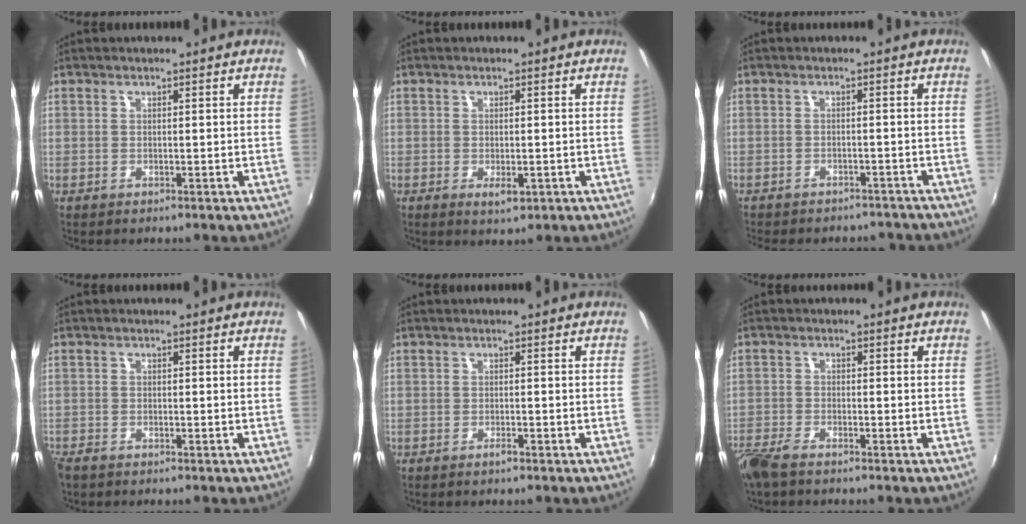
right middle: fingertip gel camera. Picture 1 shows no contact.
{"total": 2.4, "force": [-0.8, 1.3, 1.9], "torque": [-0.032, -0.008, -0.011]}
{"total": 10.3, "force": [-9.2, 3.5, 3.2], "torque": [-0.078, -0.006, -0.115]}
{"total": 2.3, "force": [-1.9, 0.9, 0.8], "torque": [-0.022, -0.009, -0.040]}
{"total": 1.0, "force": [-0.9, 0.2, 0.5], "torque": [-0.009, -0.002, -0.017]}
{"total": 5.2, "force": [-4.3, 1.4, 2.7], "torque": [-0.075, -0.015, -0.087]}